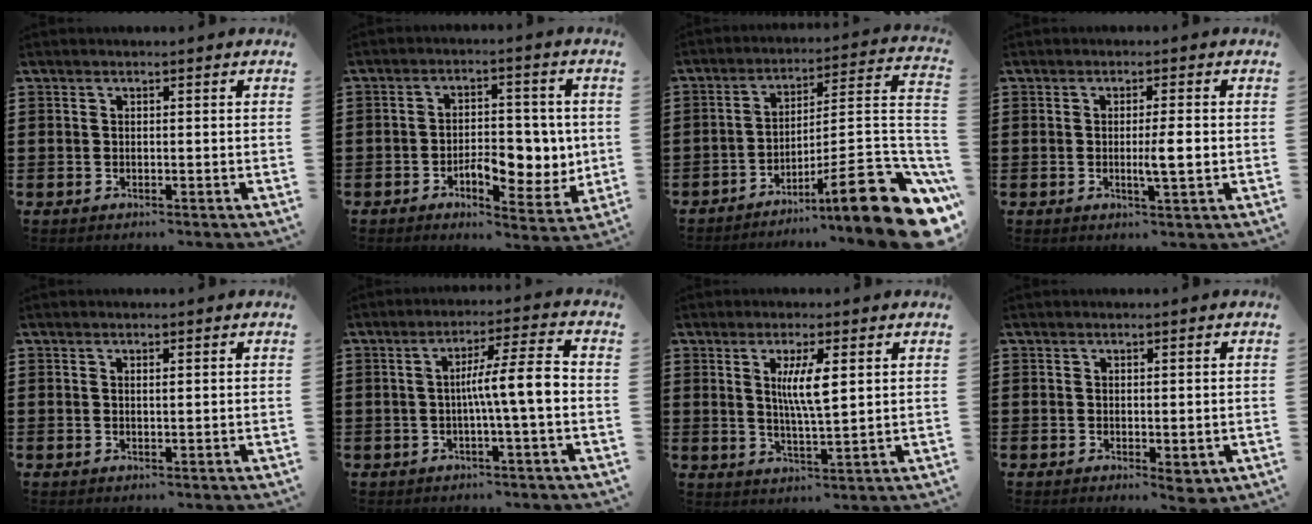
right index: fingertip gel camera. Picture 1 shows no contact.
{"total": 7.9, "force": [-1.4, 4.5, 6.4], "torque": [-0.079, 0.002, -0.027]}
{"total": 13.4, "force": [-6.8, 1.6, 11.4], "torque": [-0.158, -0.008, -0.120]}
{"total": 3.8, "force": [-0.3, 0.4, 3.8], "torque": [-0.066, -0.003, -0.007]}
{"total": 0.7, "force": [0.3, 0.1, 0.6], "torque": [-0.013, 0.000, 0.006]}
{"total": 7.3, "force": [-0.7, 0.3, 7.2], "torque": [-0.131, 0.001, -0.019]}
{"total": 5.9, "force": [1.6, 1.2, 5.6], "torque": [-0.113, 0.003, 0.025]}
{"total": 1.5, "force": [-0.3, 0.6, 1.3], "torque": [-0.025, -0.002, -0.004]}